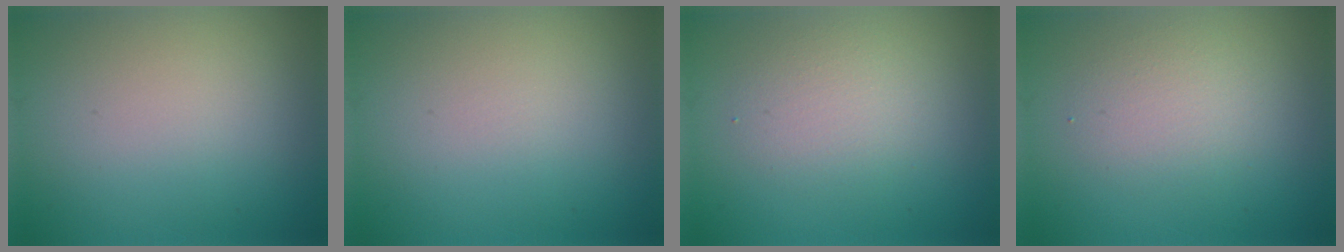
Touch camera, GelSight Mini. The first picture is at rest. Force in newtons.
{"total": 0.0}
{"total": 2.4, "press": 2.4, "slide": 0.2}
{"total": 2.4, "press": 2.4, "slide": 0.1}